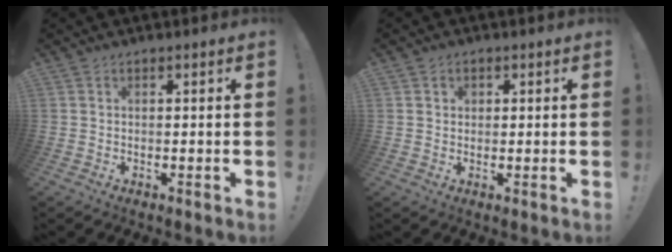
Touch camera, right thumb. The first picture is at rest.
{"total": 1.5, "force": [0.5, 1.3, 0.6], "torque": [0.001, -0.004, 0.007]}